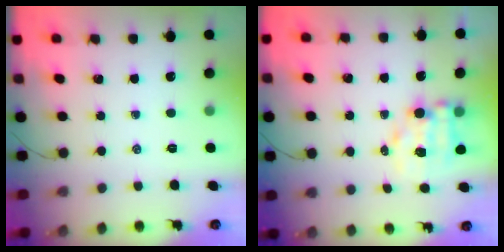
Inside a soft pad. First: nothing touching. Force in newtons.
{"total": 6.2, "press": 6.1, "slide": 1.0}